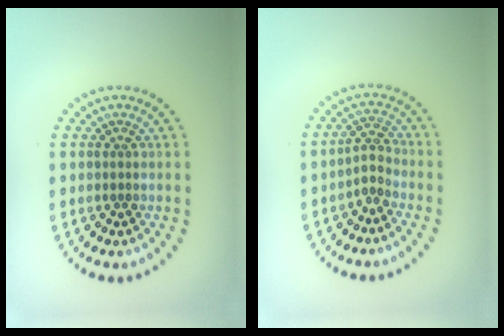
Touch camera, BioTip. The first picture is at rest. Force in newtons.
{"total": 2.1, "press": 1.5, "slide": 1.4}